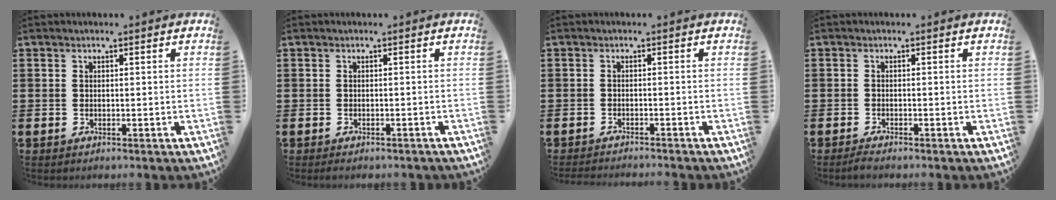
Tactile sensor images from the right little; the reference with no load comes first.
{"total": 0.5, "force": [-0.5, 0.1, 0.2], "torque": [-0.005, -0.002, -0.010]}
{"total": 1.0, "force": [-1.0, -0.2, 0.0], "torque": [-0.001, 0.000, -0.021]}
{"total": 1.0, "force": [-0.8, 0.1, 0.6], "torque": [-0.011, -0.002, -0.015]}